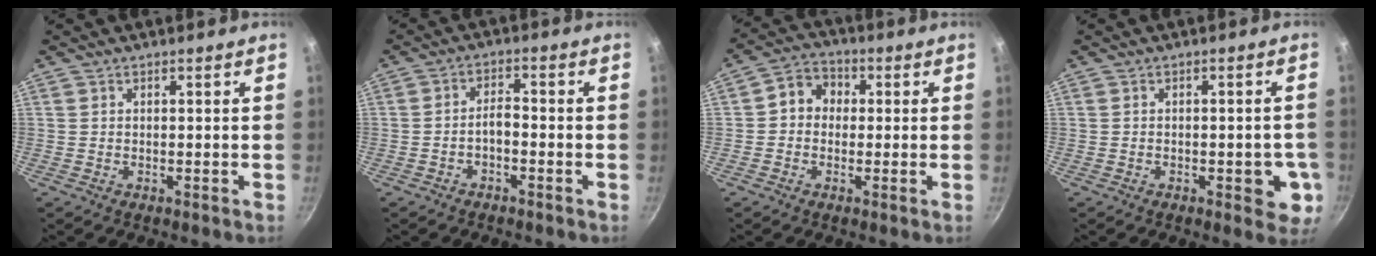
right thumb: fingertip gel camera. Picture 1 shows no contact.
{"total": 3.2, "force": [-1.7, 1.4, 2.3], "torque": [-0.037, 0.025, -0.032]}
{"total": 6.3, "force": [0.3, 5.5, 3.1], "torque": [-0.021, 0.016, -0.014]}
{"total": 6.2, "force": [-1.7, 3.0, 5.2], "torque": [-0.037, 0.002, -0.023]}